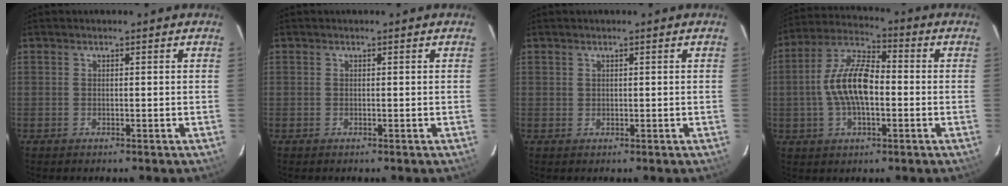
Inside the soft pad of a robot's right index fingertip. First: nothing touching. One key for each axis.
{"total": 0.0}
{"total": 0.5, "fx": 0.4, "fy": 0.4, "fz": 0.0, "tx": 0.002, "ty": 0.002, "tz": 0.008}
{"total": 12.0, "fx": -1.2, "fy": 5.5, "fz": 10.6, "tx": -0.216, "ty": 0.015, "tz": -0.026}